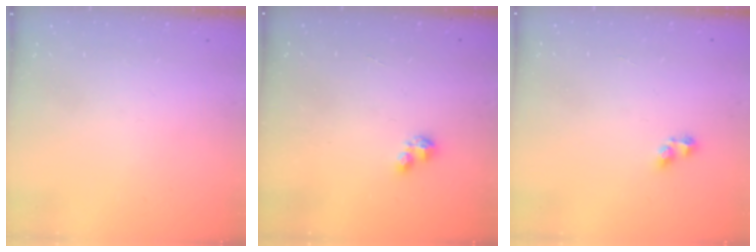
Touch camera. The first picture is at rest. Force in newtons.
{"total": 1.0, "press": 1.0, "slide": 0.1}
{"total": 4.0, "press": 3.9, "slide": 0.5}